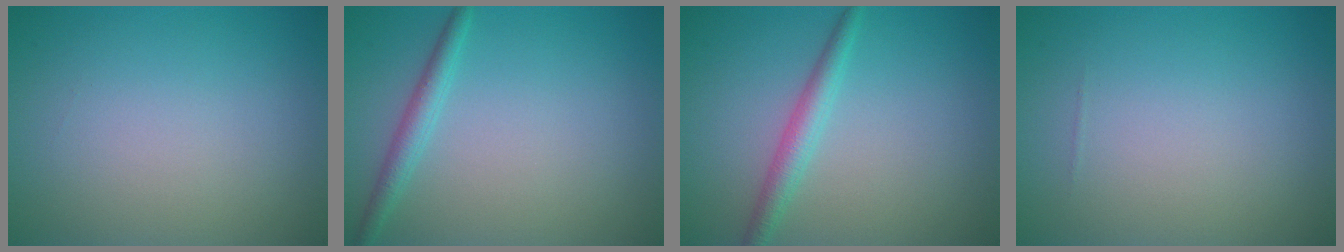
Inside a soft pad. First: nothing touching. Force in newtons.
{"total": 2.0, "press": 2.0, "slide": 0.1}
{"total": 2.3, "press": 2.3, "slide": 0.0}
{"total": 0.0}